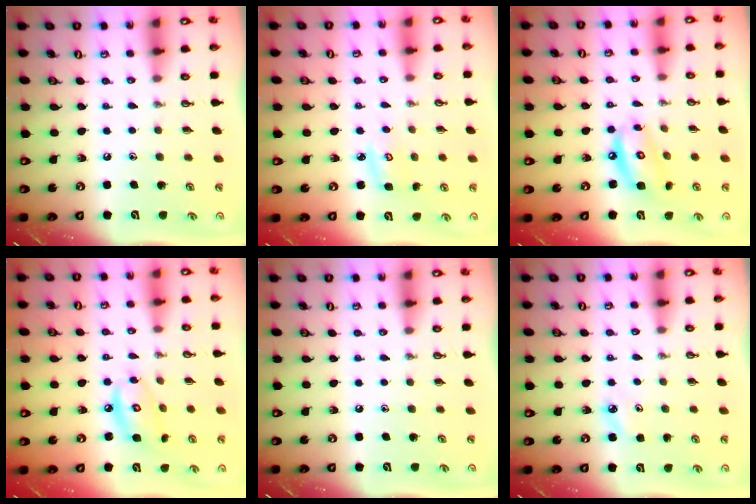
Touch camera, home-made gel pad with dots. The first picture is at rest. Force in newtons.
{"total": 4.0, "press": 4.0, "slide": 0.4}
{"total": 9.5, "press": 9.5, "slide": 0.7}
{"total": 8.7, "press": 8.7, "slide": 0.6}
{"total": 0.0}
{"total": 4.7, "press": 4.6, "slide": 0.4}